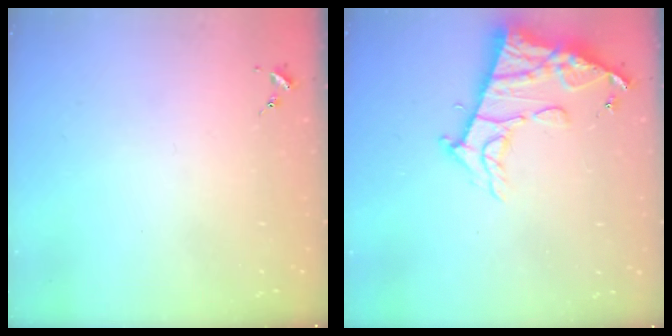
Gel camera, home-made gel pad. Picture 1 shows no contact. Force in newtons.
{"total": 14.9, "press": 14.8, "slide": 1.4}